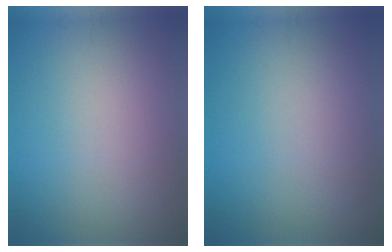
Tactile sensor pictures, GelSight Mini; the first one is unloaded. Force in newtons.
{"total": 0.0}